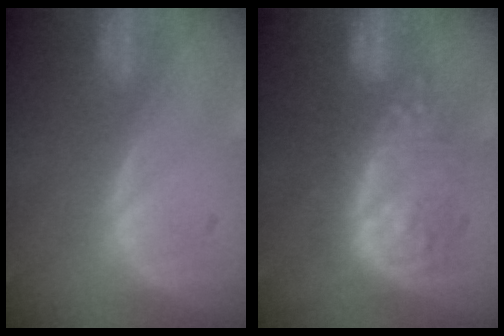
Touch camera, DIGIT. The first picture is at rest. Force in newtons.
{"total": 9.1, "press": 9.0, "slide": 1.6}